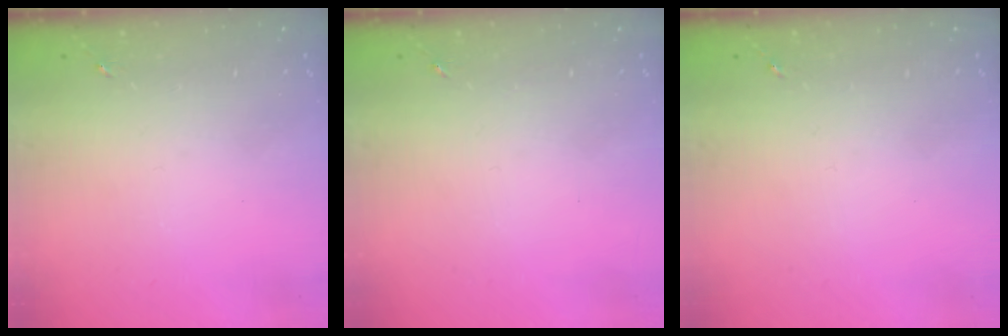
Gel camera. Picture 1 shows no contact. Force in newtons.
{"total": 0.0}
{"total": 0.0}